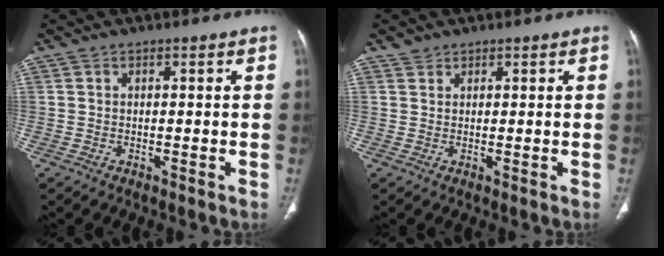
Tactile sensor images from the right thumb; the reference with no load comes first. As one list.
[{"total": 1.2, "force": [1.0, 0.7, -0.1], "torque": [0.011, 0.000, 0.015]}]